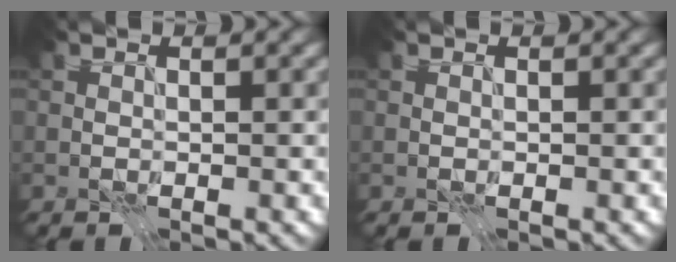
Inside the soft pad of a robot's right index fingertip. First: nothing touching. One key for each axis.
{"total": 0.0}